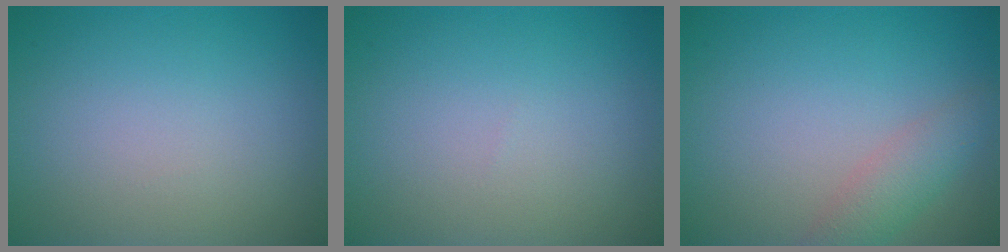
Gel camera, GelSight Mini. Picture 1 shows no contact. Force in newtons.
{"total": 0.0}
{"total": 2.5, "press": 2.5, "slide": 0.1}